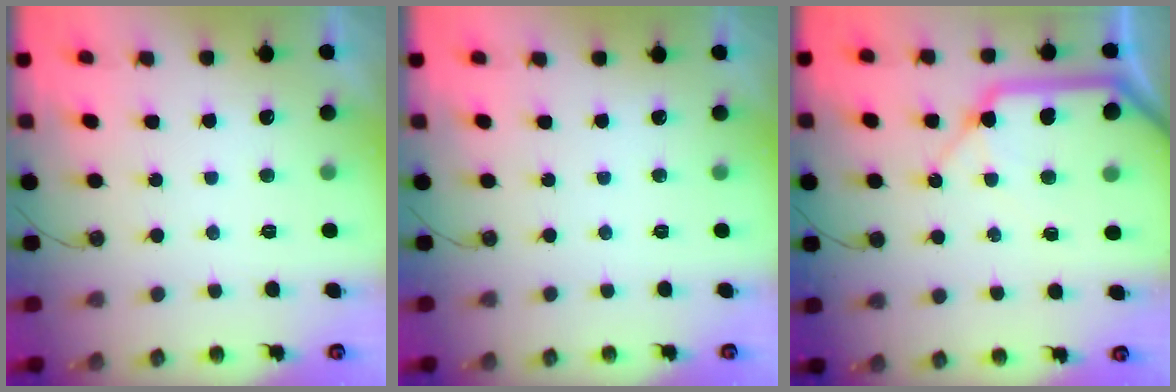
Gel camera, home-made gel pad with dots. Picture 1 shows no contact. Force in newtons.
{"total": 0.0}
{"total": 16.8, "press": 16.7, "slide": 2.1}